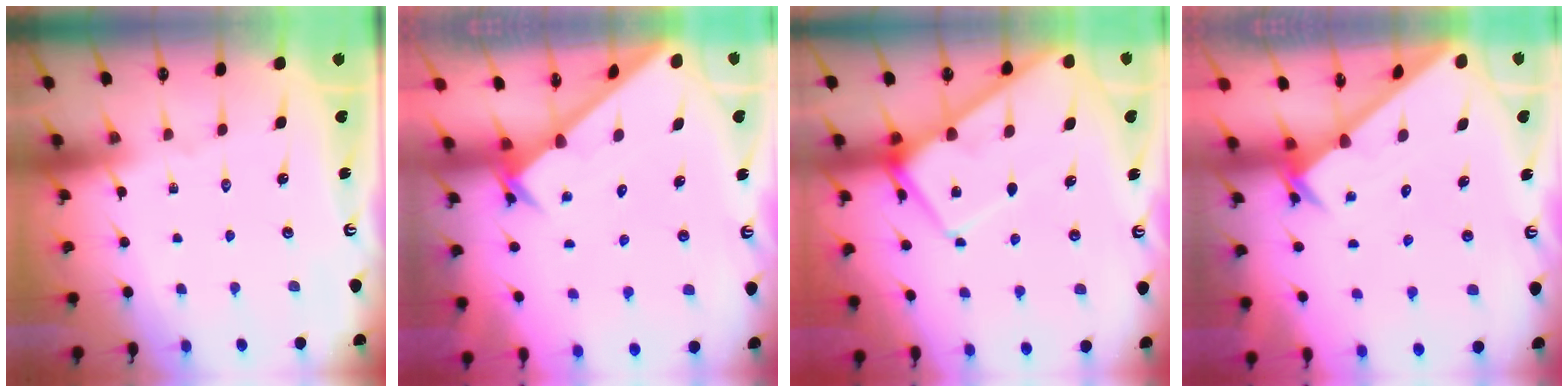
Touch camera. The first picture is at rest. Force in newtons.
{"total": 2.6, "press": 2.6, "slide": 0.2}
{"total": 9.6, "press": 9.5, "slide": 1.0}
{"total": 2.2, "press": 2.2, "slide": 0.1}